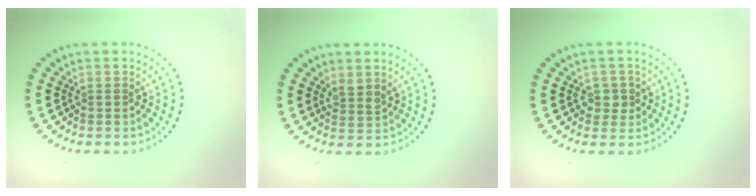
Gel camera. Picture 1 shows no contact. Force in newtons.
{"total": 1.3, "press": 1.1, "slide": 0.8}
{"total": 1.5, "press": 1.4, "slide": 0.6}